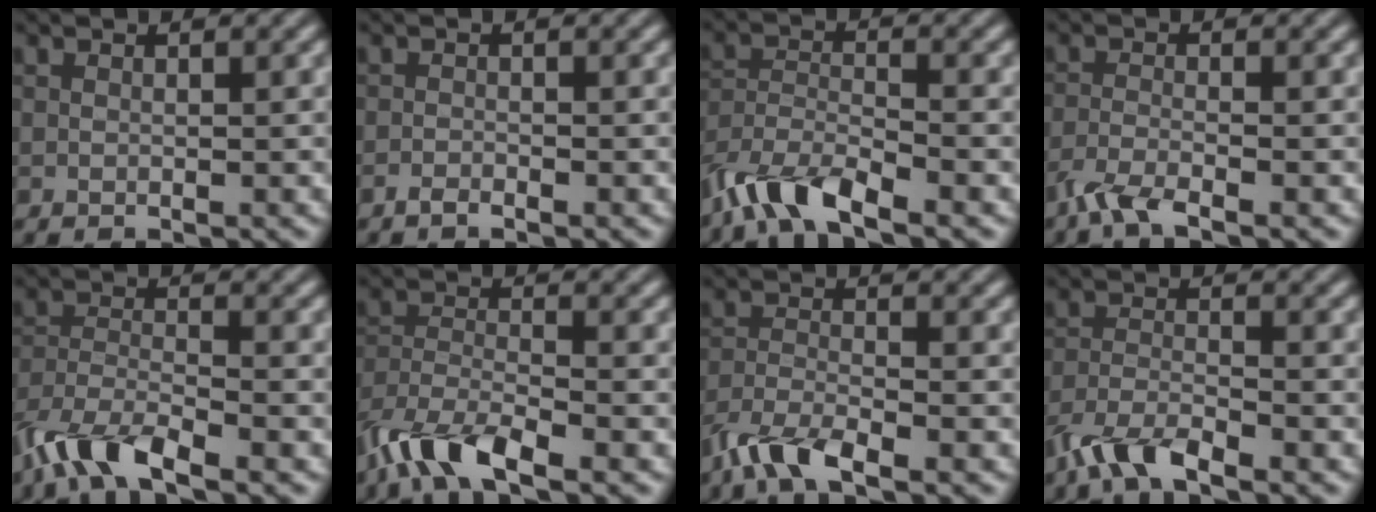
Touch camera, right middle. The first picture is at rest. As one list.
[{"total": 0.8, "force": [-0.7, 0.2, 0.4], "torque": [-0.005, 0.002, -0.014]}, {"total": 5.8, "force": [-4.7, 1.3, 3.1], "torque": [-0.057, -0.004, -0.095]}, {"total": 3.0, "force": [-2.3, 0.4, 1.8], "torque": [-0.042, -0.006, -0.057]}, {"total": 6.2, "force": [-4.8, 1.6, 3.7], "torque": [-0.073, -0.006, -0.099]}, {"total": 6.3, "force": [-4.7, 1.7, 3.8], "torque": [-0.074, -0.005, -0.099]}, {"total": 4.3, "force": [-3.4, 0.9, 2.6], "torque": [-0.055, -0.006, -0.075]}, {"total": 4.3, "force": [-3.4, 0.9, 2.4], "torque": [-0.052, -0.004, -0.076]}]